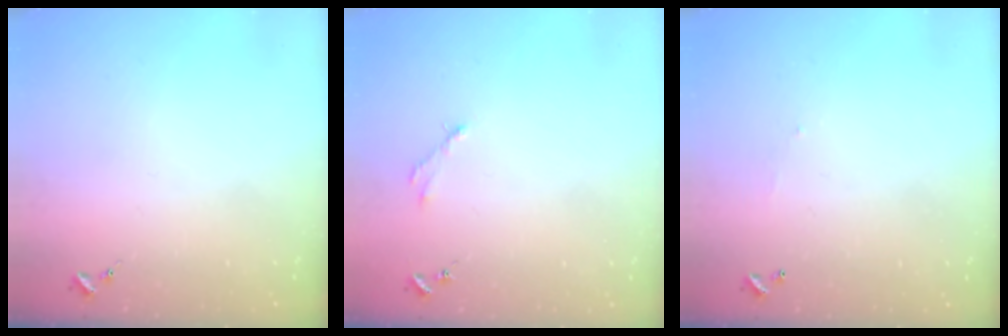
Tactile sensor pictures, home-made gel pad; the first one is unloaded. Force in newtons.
{"total": 2.5, "press": 2.5, "slide": 0.3}
{"total": 3.8, "press": 3.8, "slide": 0.1}